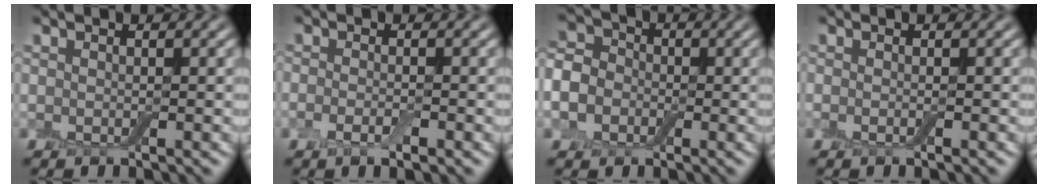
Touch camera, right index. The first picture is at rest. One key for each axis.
{"total": 1.9, "fx": -0.8, "fy": 0.6, "fz": 1.6, "tx": -0.029, "ty": -0.005, "tz": -0.018}
{"total": 7.6, "fx": -2.2, "fy": 6.5, "fz": 3.1, "tx": -0.067, "ty": -0.001, "tz": -0.074}
{"total": 0.8, "fx": -0.3, "fy": 0.1, "fz": 0.7, "tx": -0.013, "ty": -0.004, "tz": -0.006}